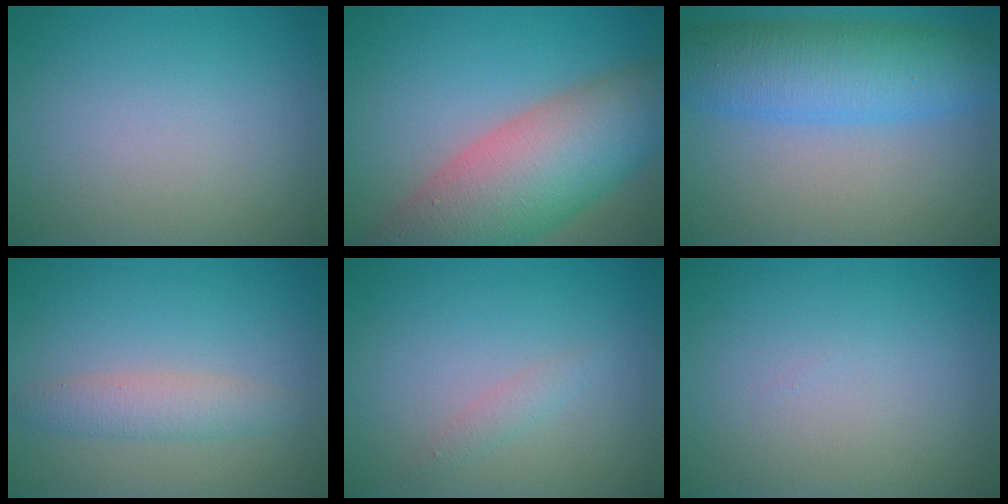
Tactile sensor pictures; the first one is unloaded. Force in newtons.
{"total": 11.5, "press": 11.5, "slide": 0.8}
{"total": 8.4, "press": 8.4, "slide": 0.3}
{"total": 2.4, "press": 2.4, "slide": 0.1}
{"total": 1.1, "press": 1.1, "slide": 0.1}
{"total": 0.0}